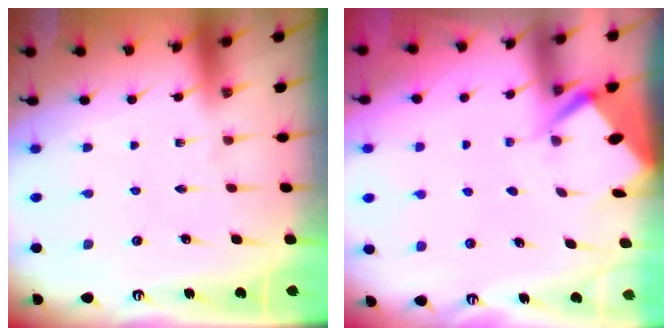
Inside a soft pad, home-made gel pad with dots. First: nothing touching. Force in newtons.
{"total": 4.6, "press": 4.6, "slide": 0.4}